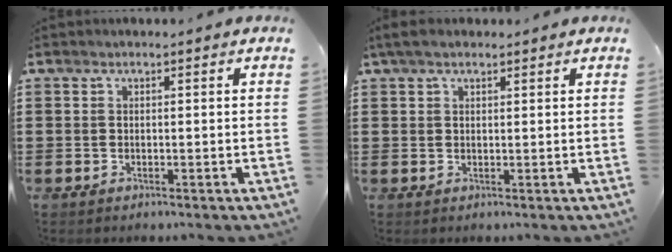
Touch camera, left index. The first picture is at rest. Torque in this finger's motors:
{"motor_torque": [2.14, 0.00, 0.49, 0.21]}